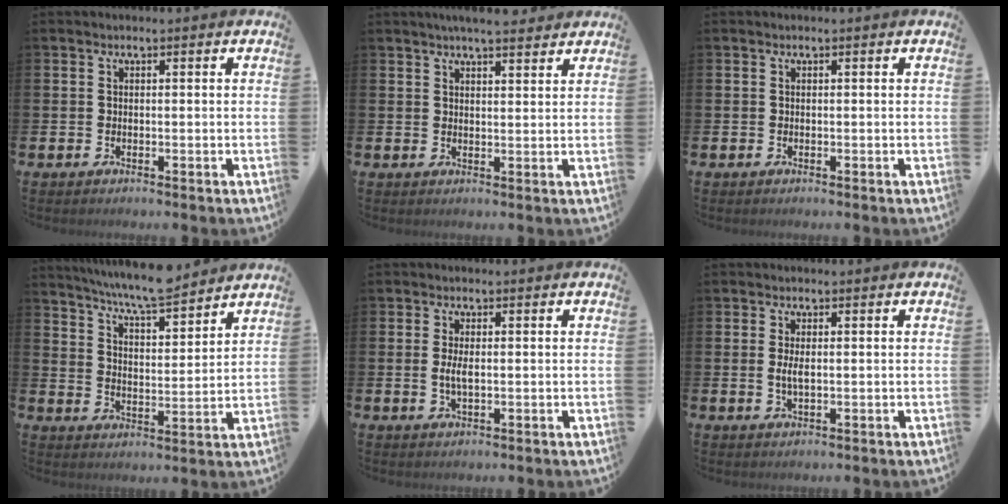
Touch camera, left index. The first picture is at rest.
{"total": 4.4, "force": [4.2, 0.4, 1.4], "torque": [-0.027, -0.015, 0.074]}
{"total": 0.0}
{"total": 7.8, "force": [7.5, 0.2, 2.2], "torque": [-0.064, -0.049, 0.134]}
{"total": 2.2, "force": [0.2, 0.8, 2.0], "torque": [-0.038, 0.002, 0.000]}
{"total": 2.1, "force": [0.1, 0.8, 2.0], "torque": [-0.037, 0.001, 0.001]}